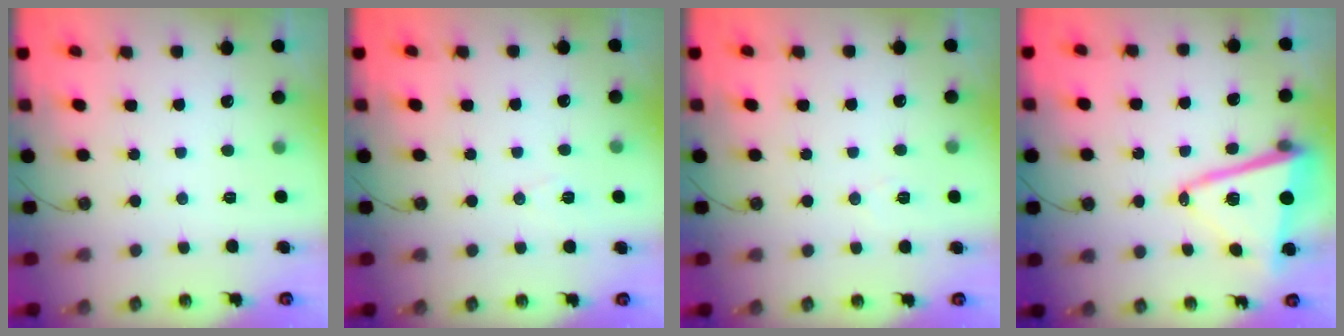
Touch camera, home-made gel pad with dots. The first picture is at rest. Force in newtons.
{"total": 6.5, "press": 4.8, "slide": 4.4}
{"total": 7.0, "press": 5.5, "slide": 4.4}
{"total": 15.1, "press": 15.0, "slide": 1.8}